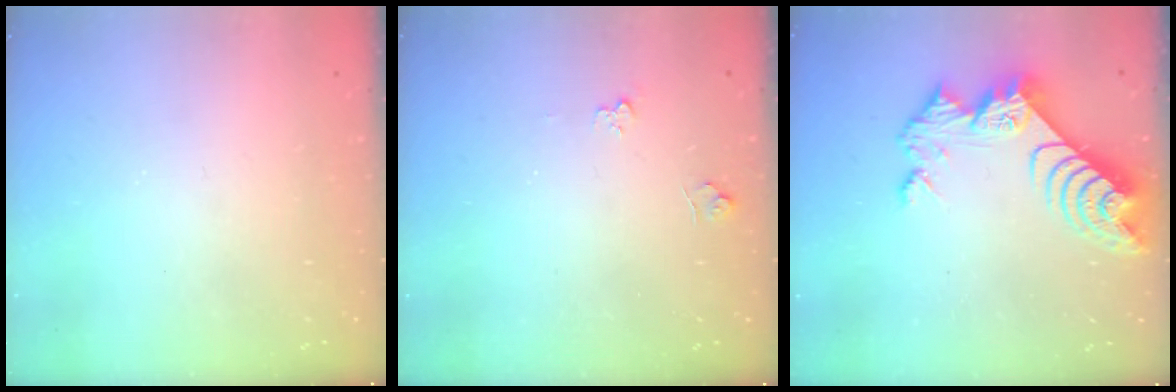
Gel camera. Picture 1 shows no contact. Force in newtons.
{"total": 3.6, "press": 3.6, "slide": 0.4}
{"total": 10.0, "press": 10.0, "slide": 0.9}